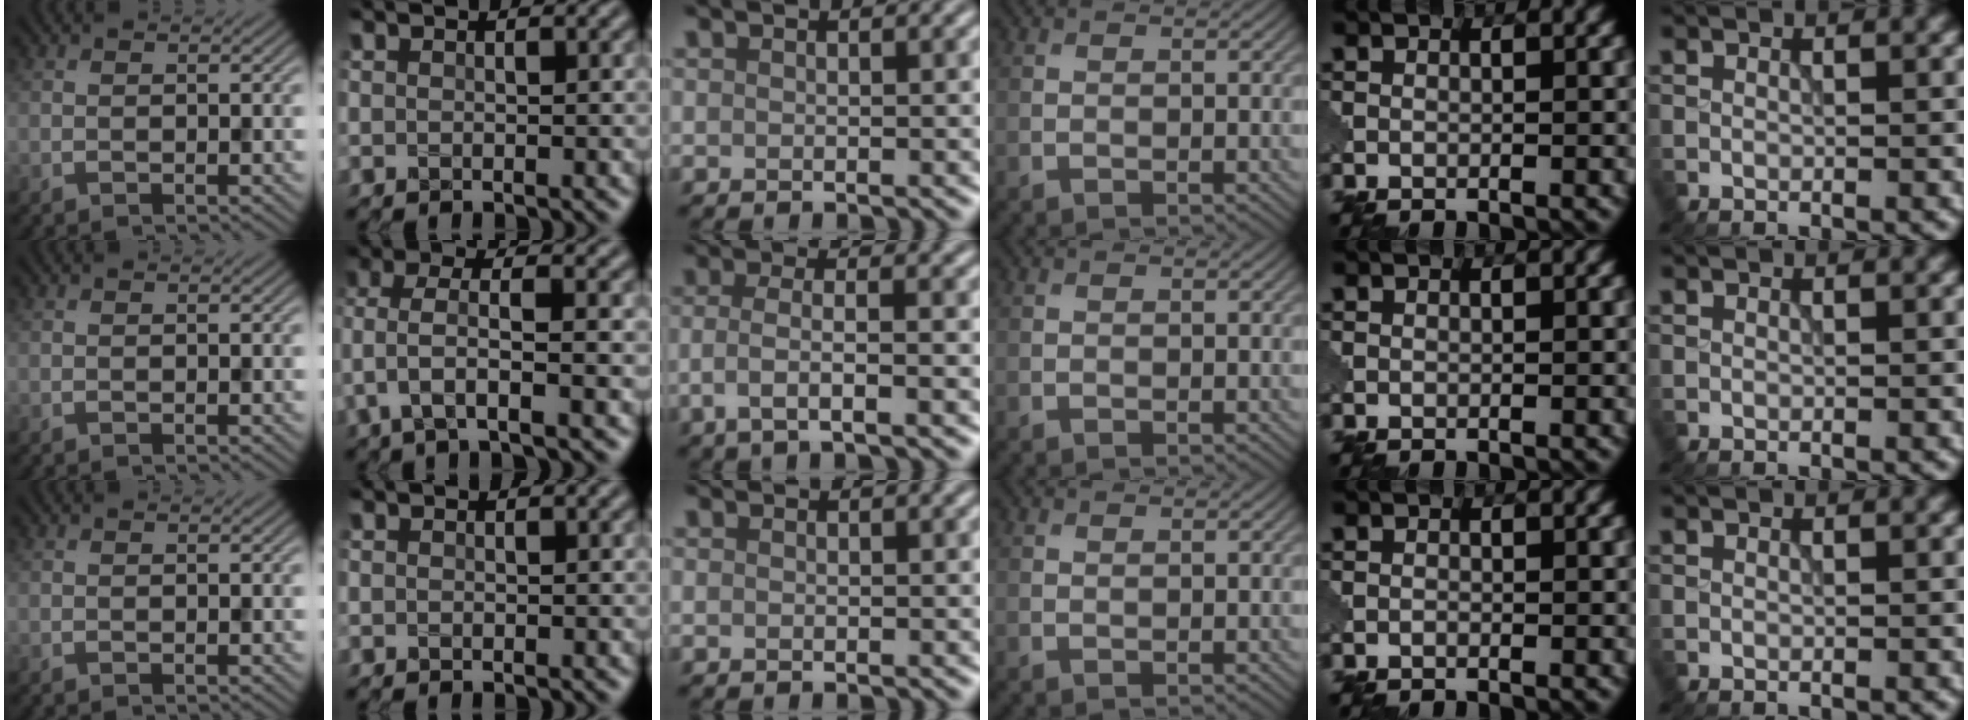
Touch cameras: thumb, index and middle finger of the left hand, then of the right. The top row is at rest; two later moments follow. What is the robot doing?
{"motion": "extract", "object": "pin"}